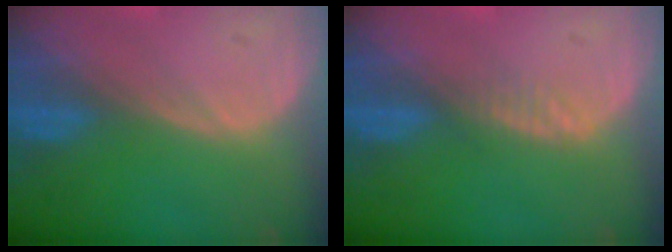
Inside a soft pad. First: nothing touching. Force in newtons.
{"total": 1.6, "press": 1.6, "slide": 0.1}